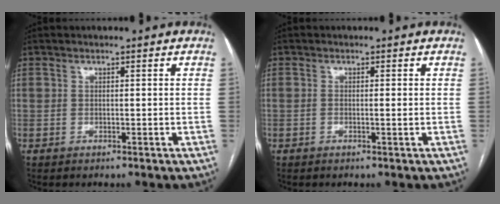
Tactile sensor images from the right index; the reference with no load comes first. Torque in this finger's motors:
{"motor_torque": [0.09, 0.13, 0.11, 0.00]}